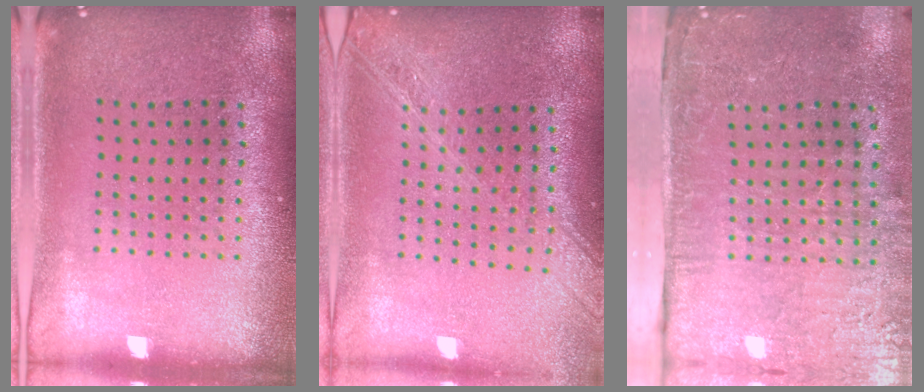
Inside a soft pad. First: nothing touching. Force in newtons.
{"total": 2.2, "press": 1.9, "slide": 1.2}
{"total": 5.0, "press": 4.1, "slide": 2.9}